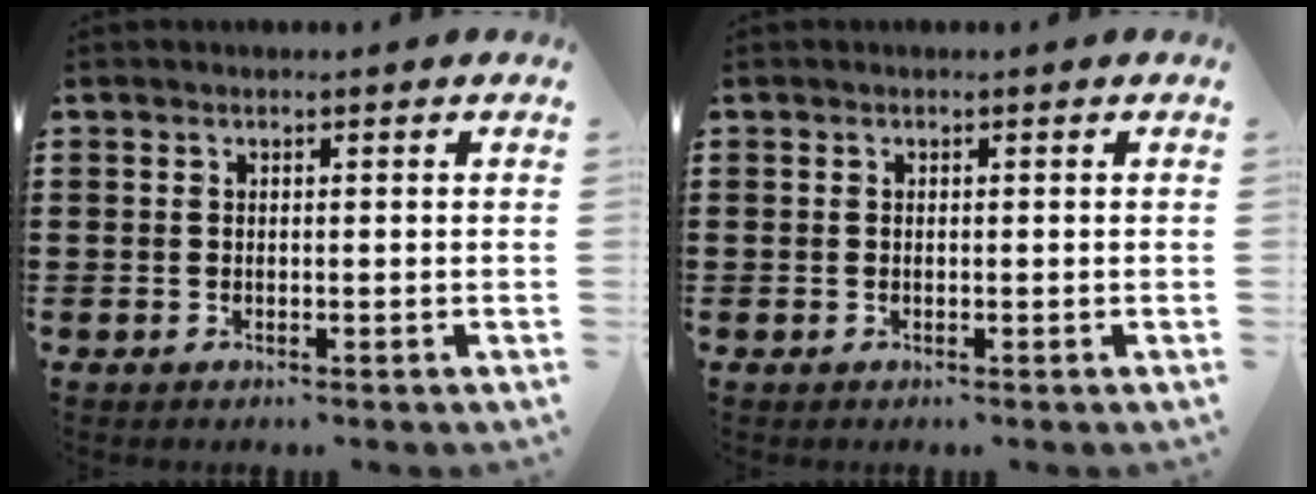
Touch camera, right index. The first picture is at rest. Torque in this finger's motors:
{"motor_torque": [0.89, 1.25, 0.00, 0.01]}